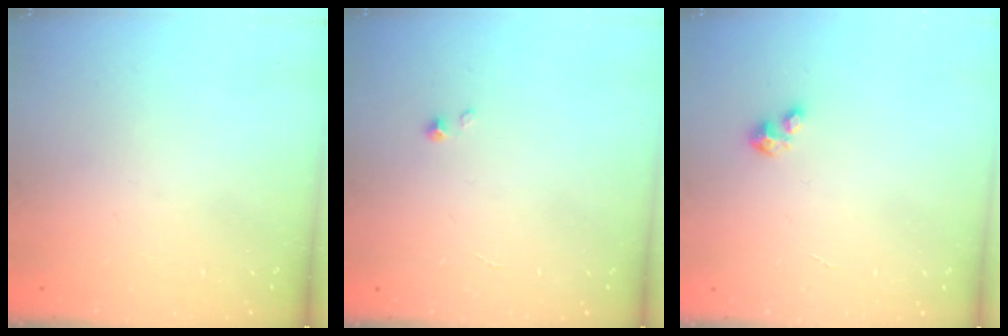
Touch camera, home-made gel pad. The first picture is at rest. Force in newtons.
{"total": 0.0}
{"total": 2.0, "press": 2.0, "slide": 0.2}